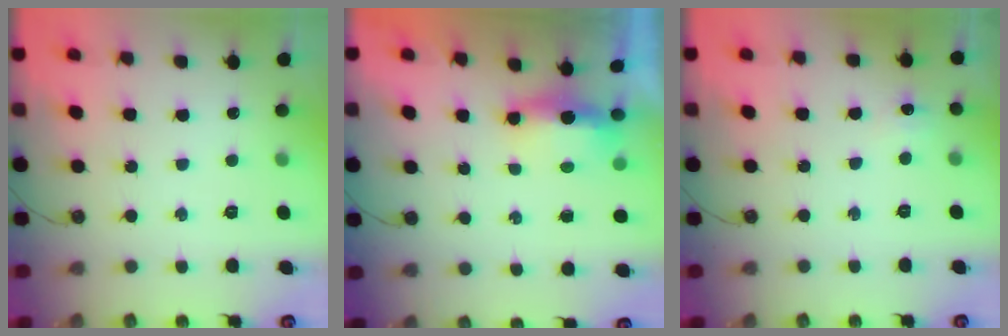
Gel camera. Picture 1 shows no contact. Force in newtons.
{"total": 14.0, "press": 7.0, "slide": 12.1}
{"total": 4.1, "press": 4.0, "slide": 0.6}